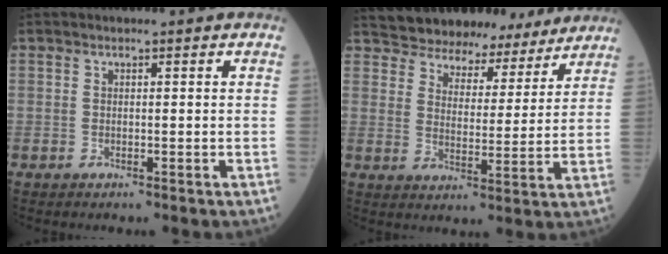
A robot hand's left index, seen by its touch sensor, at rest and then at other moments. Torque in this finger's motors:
{"motor_torque": [-1.04, -1.09, -0.64, 0.15]}